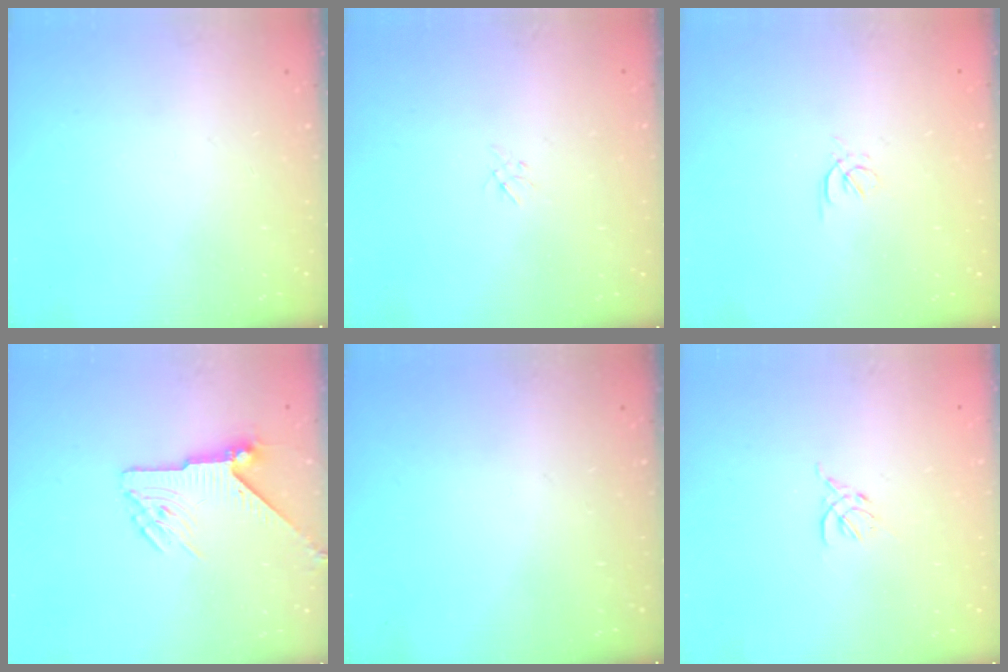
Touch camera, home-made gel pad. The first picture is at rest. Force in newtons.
{"total": 1.2, "press": 1.1, "slide": 0.5}
{"total": 1.7, "press": 1.6, "slide": 0.5}
{"total": 6.7, "press": 6.7, "slide": 0.1}
{"total": 0.0}
{"total": 2.3, "press": 2.2, "slide": 0.5}